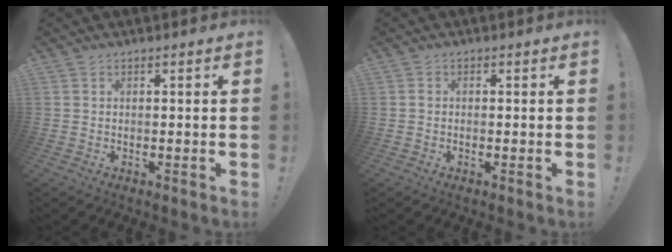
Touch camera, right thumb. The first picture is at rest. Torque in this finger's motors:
{"motor_torque": [-0.37, 0.31, 0.21, -0.28, 0.00]}